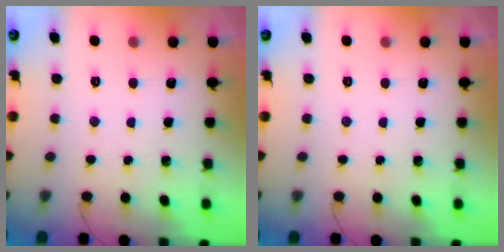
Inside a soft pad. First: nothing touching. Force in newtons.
{"total": 0.0}